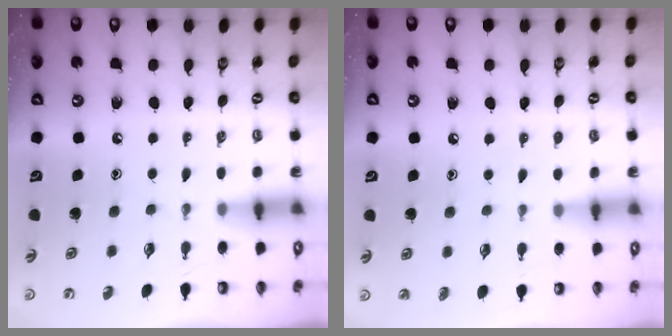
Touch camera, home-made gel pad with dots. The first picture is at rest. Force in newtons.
{"total": 3.1, "press": 3.1, "slide": 0.3}